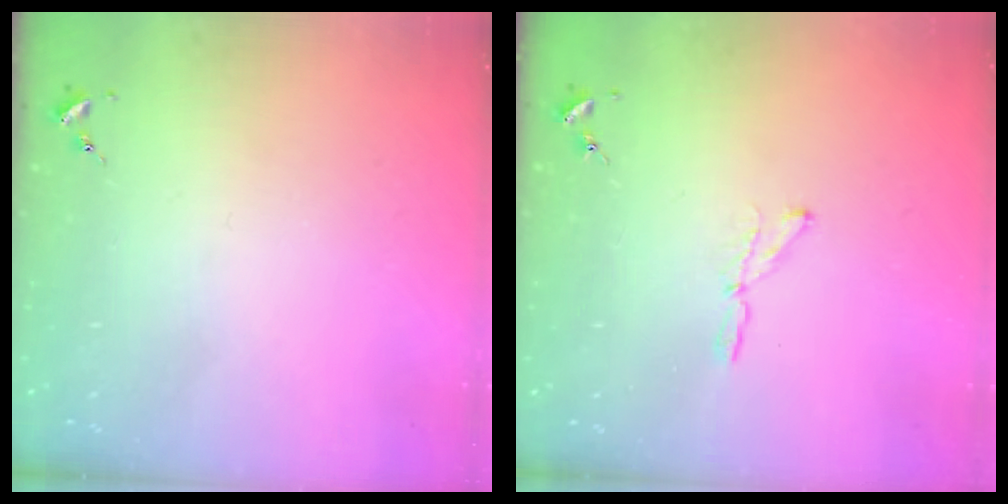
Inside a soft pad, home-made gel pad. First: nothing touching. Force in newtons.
{"total": 3.7, "press": 3.6, "slide": 0.4}